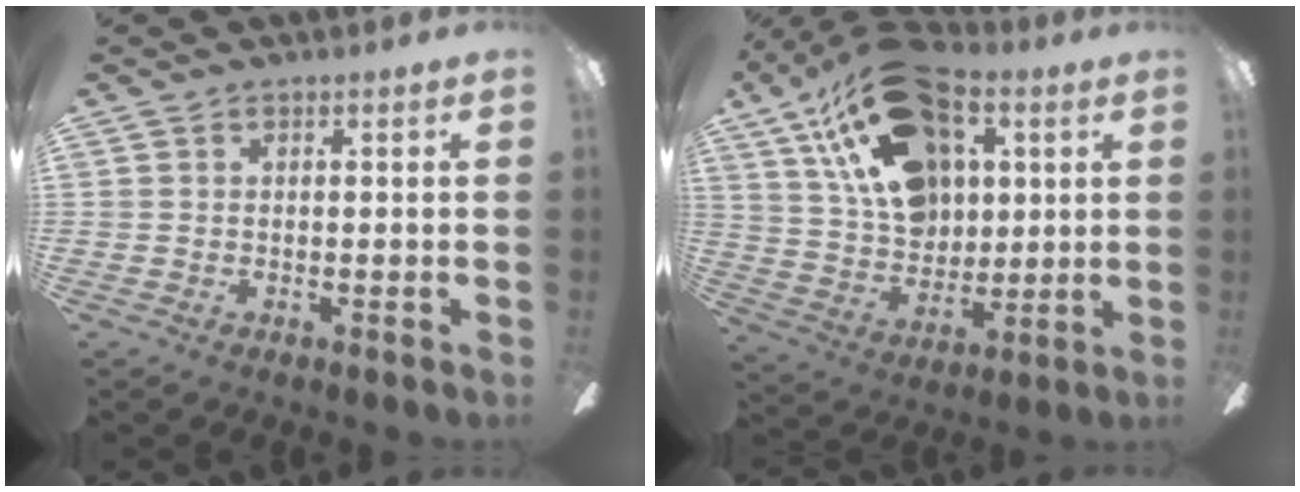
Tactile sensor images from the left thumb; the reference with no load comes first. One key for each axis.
{"total": 22.7, "fx": 11.9, "fy": 13.9, "fz": 13.5, "tx": -0.238, "ty": -0.047, "tz": 0.217}